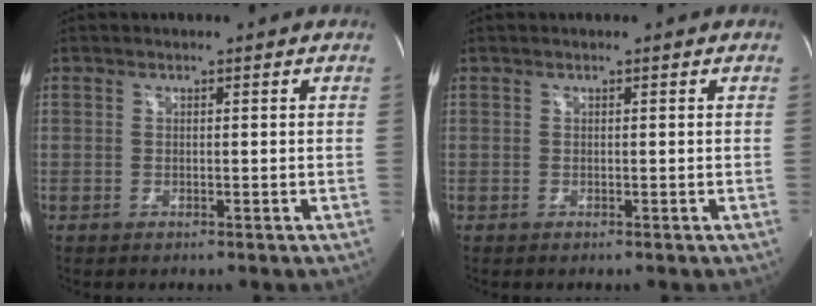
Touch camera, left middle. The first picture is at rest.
{"total": 0.0}